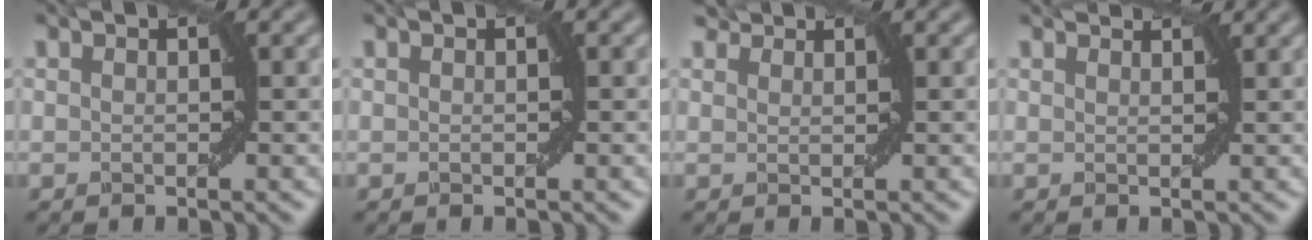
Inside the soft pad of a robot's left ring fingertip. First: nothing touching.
{"total": 0.0}
{"total": 1.9, "force": [1.8, 0.5, 0.3], "torque": [-0.006, -0.003, 0.025]}
{"total": 2.7, "force": [2.5, 0.3, 1.0], "torque": [-0.016, 0.006, 0.035]}